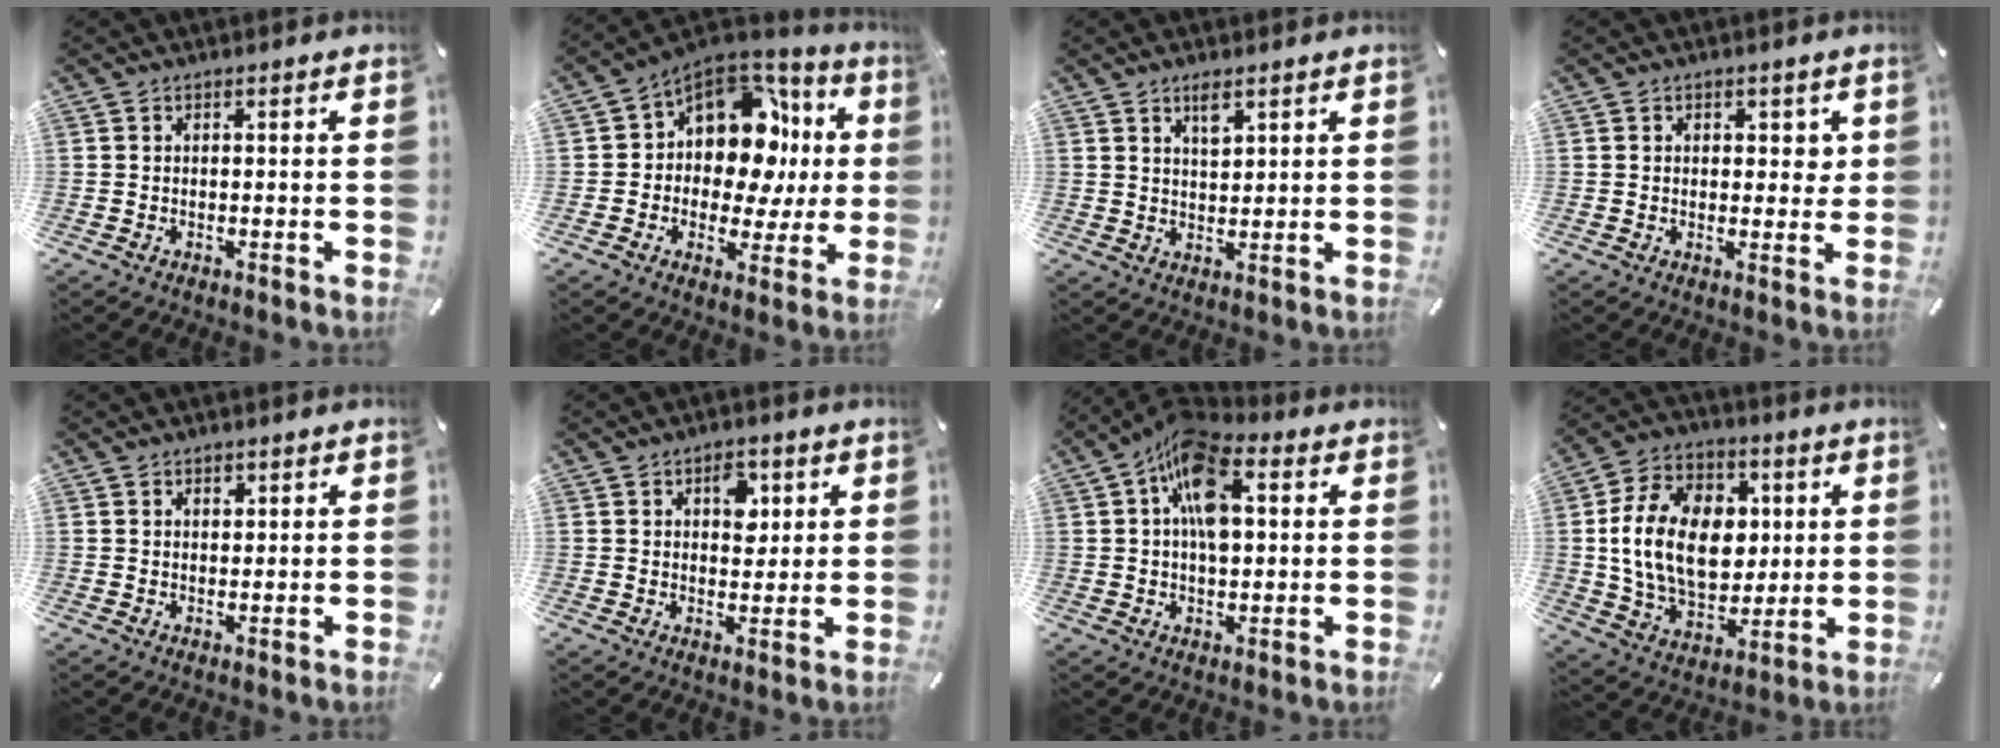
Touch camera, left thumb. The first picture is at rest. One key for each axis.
{"total": 15.0, "fx": 3.2, "fy": 10.5, "fz": 10.2, "tx": -0.152, "ty": -0.029, "tz": 0.051}
{"total": 3.8, "fx": 2.6, "fy": 1.6, "fz": 2.4, "tx": -0.036, "ty": -0.009, "tz": 0.042}
{"total": 3.3, "fx": 1.2, "fy": 2.4, "fz": 1.8, "tx": 0.001, "ty": -0.009, "tz": 0.011}
{"total": 1.3, "fx": 0.8, "fy": 1.0, "fz": 0.3, "tx": 0.001, "ty": -0.002, "tz": 0.013}
{"total": 6.5, "fx": 2.3, "fy": 4.5, "fz": 4.1, "tx": -0.032, "ty": -0.010, "tz": 0.030}
{"total": 14.1, "fx": 3.2, "fy": 8.4, "fz": 10.8, "tx": -0.185, "ty": 0.001, "tz": 0.056}
{"total": 19.7, "fx": 1.6, "fy": 14.3, "fz": 13.4, "tx": -0.260, "ty": 0.013, "tz": 0.031}